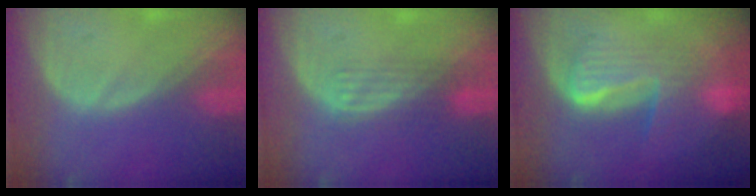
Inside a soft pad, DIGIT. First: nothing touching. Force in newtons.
{"total": 2.9, "press": 2.7, "slide": 1.1}
{"total": 6.8, "press": 6.8, "slide": 0.2}